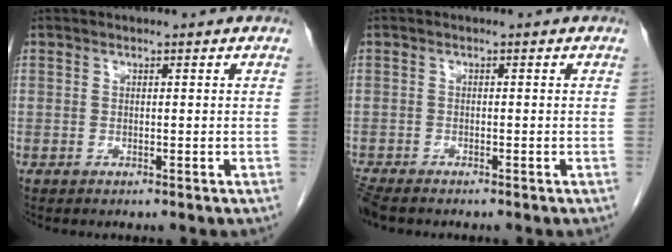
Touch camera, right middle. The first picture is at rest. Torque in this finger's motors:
{"motor_torque": [0.47, -0.31, 0.12, 0.01]}